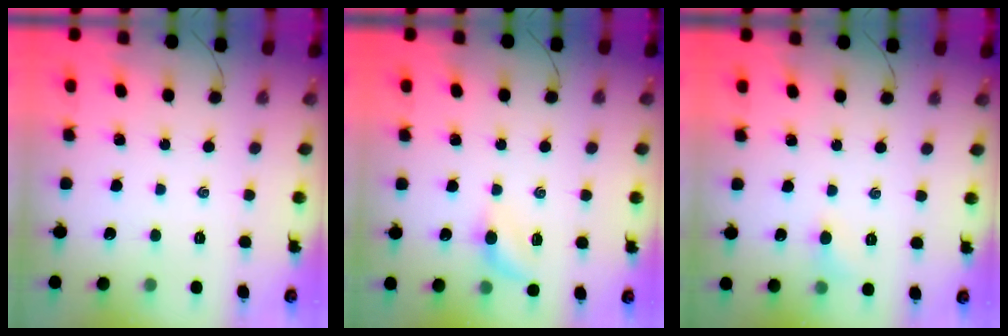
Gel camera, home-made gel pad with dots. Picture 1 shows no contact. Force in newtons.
{"total": 6.4, "press": 6.2, "slide": 1.6}
{"total": 4.8, "press": 4.5, "slide": 1.5}